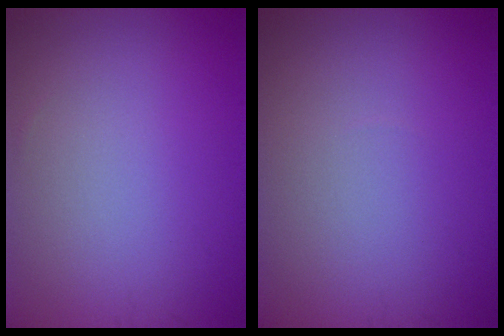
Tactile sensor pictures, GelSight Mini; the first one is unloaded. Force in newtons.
{"total": 0.0}